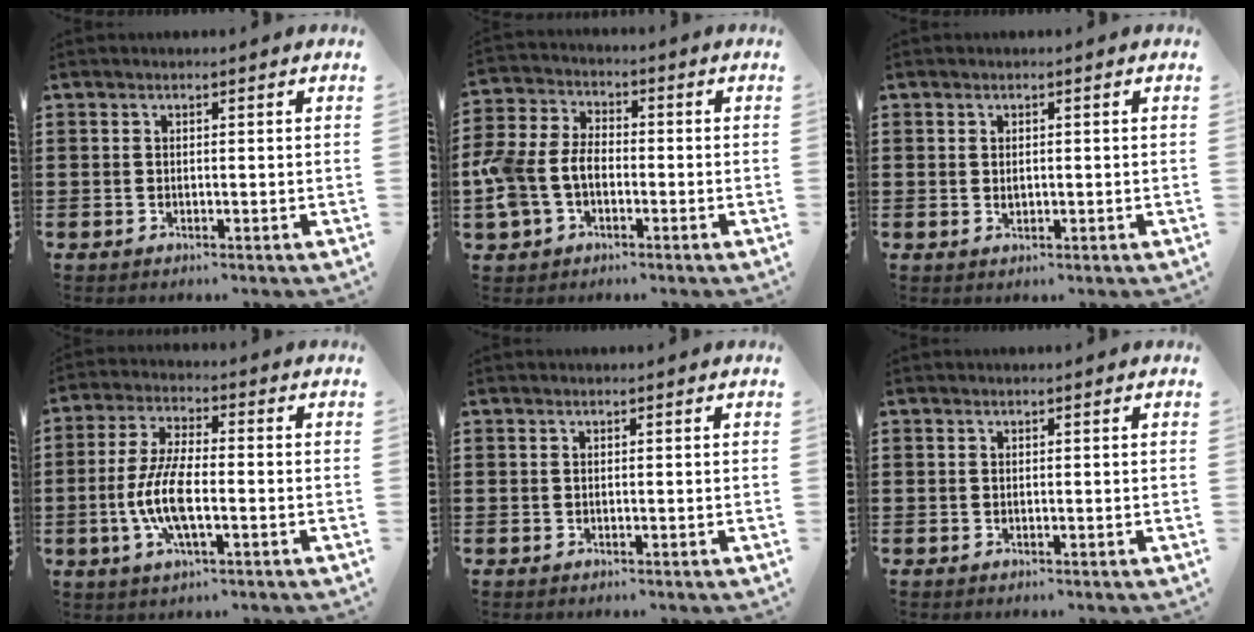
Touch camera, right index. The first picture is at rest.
{"total": 7.1, "force": [-1.9, 5.0, 4.7], "torque": [-0.138, 0.000, -0.046]}
{"total": 0.8, "force": [0.1, 0.5, 0.7], "torque": [-0.014, 0.003, 0.001]}
{"total": 8.6, "force": [-2.2, 2.8, 7.8], "torque": [-0.178, -0.013, -0.046]}
{"total": 0.0}
{"total": 0.0}